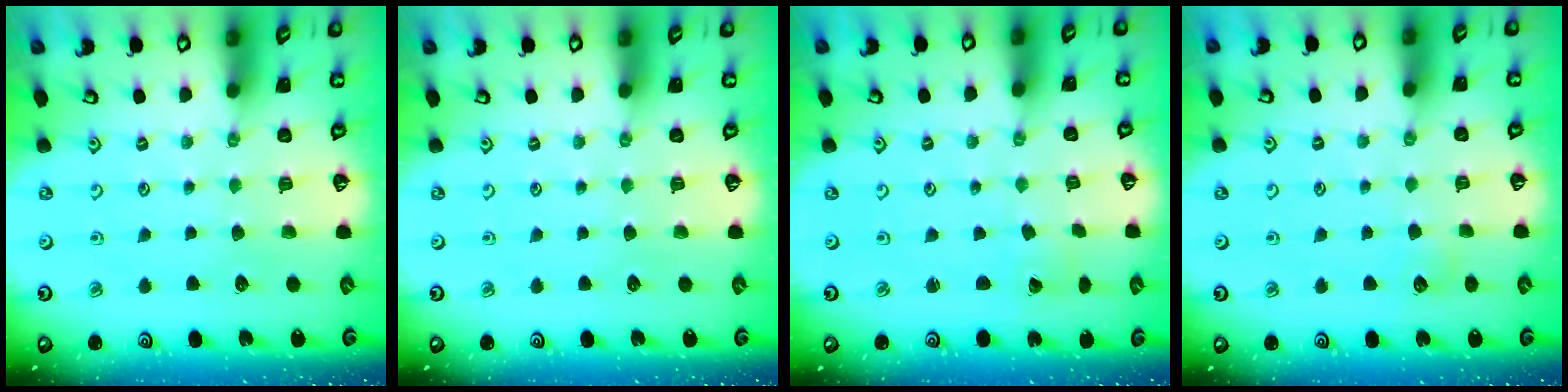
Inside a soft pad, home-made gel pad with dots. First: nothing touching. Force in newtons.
{"total": 0.0}
{"total": 0.5, "press": 0.5, "slide": 0.1}
{"total": 3.2, "press": 3.2, "slide": 0.4}